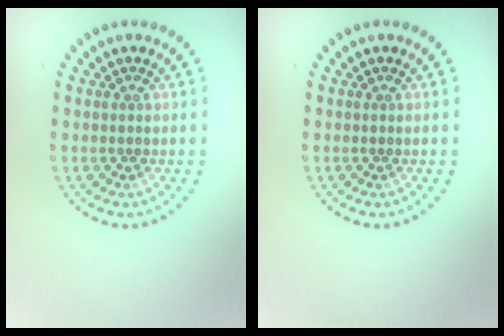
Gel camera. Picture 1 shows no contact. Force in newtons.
{"total": 0.0}